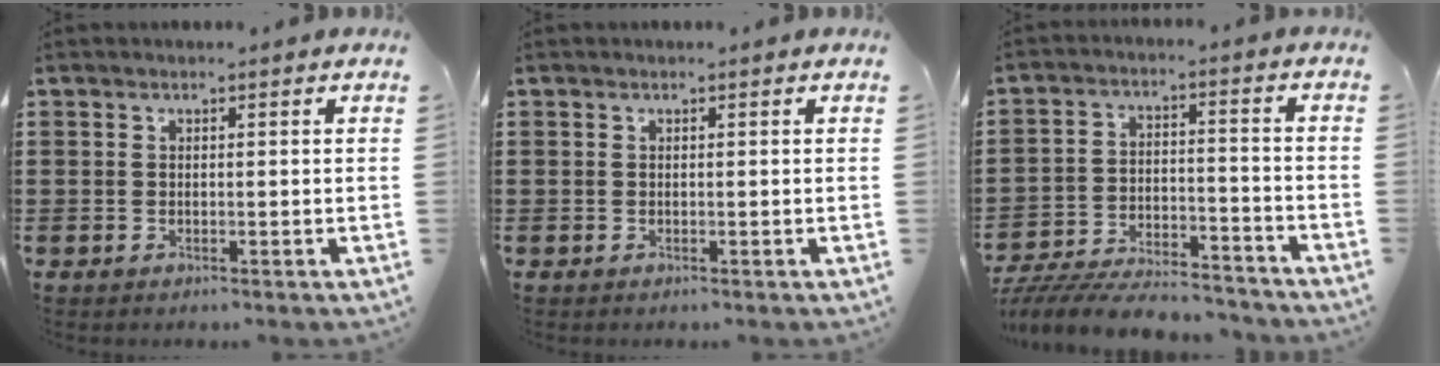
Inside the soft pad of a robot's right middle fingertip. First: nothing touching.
{"total": 0.0}
{"total": 8.3, "force": [-8.0, 1.1, 2.0], "torque": [-0.037, 0.015, -0.155]}